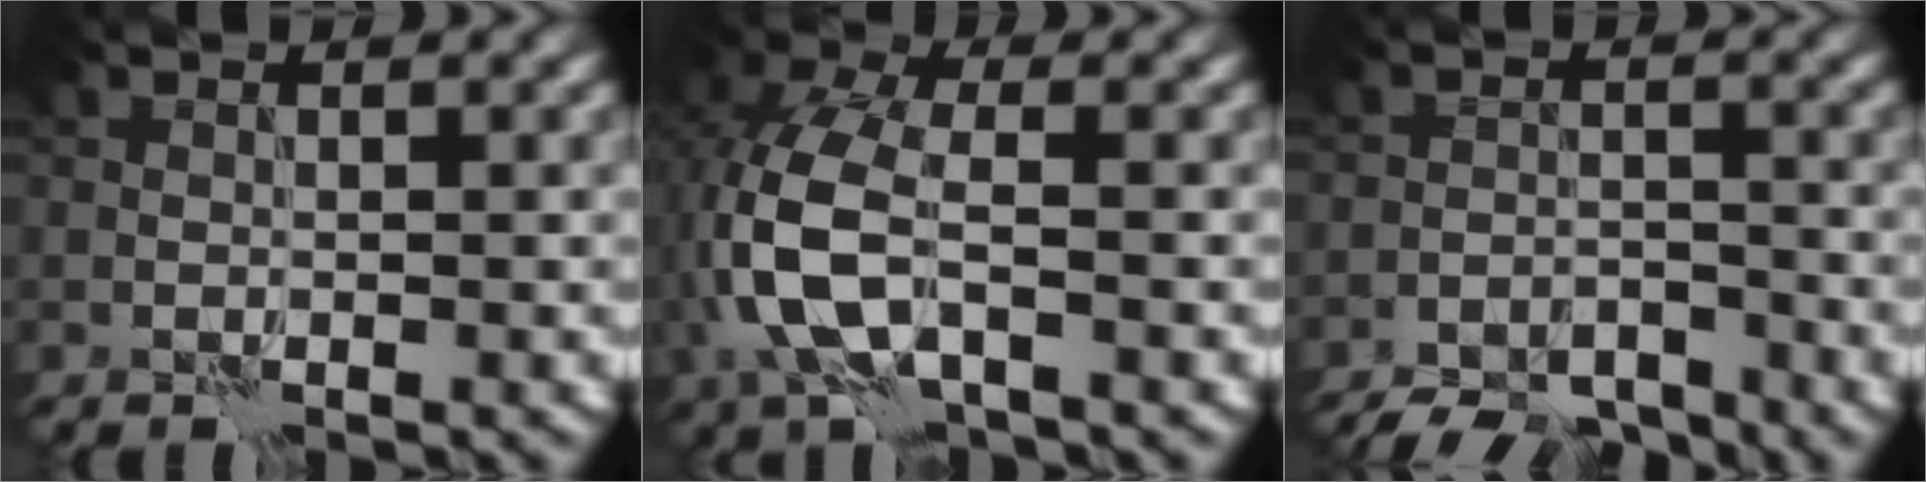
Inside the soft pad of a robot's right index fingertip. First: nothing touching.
{"total": 7.2, "force": [-1.4, 3.9, 5.9], "torque": [-0.153, 0.006, -0.037]}
{"total": 6.9, "force": [-6.4, 1.7, 1.8], "torque": [-0.023, -0.007, -0.106]}